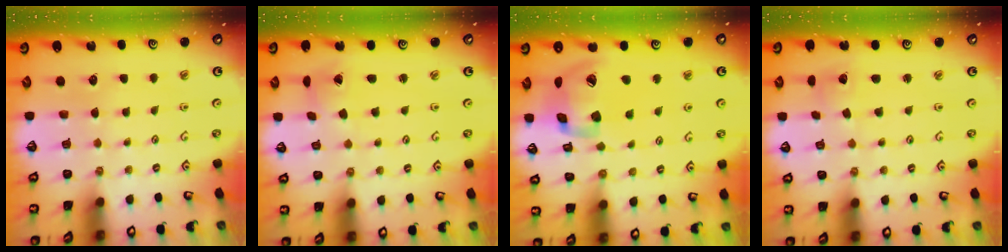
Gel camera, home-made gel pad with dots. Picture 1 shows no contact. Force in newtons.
{"total": 1.5, "press": 1.4, "slide": 0.2}
{"total": 17.0, "press": 16.8, "slide": 2.5}
{"total": 1.8, "press": 1.8, "slide": 0.1}